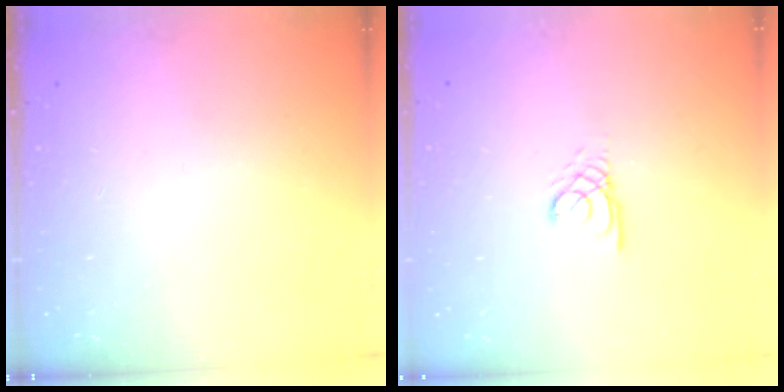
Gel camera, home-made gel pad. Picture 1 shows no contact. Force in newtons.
{"total": 2.4, "press": 2.4, "slide": 0.4}